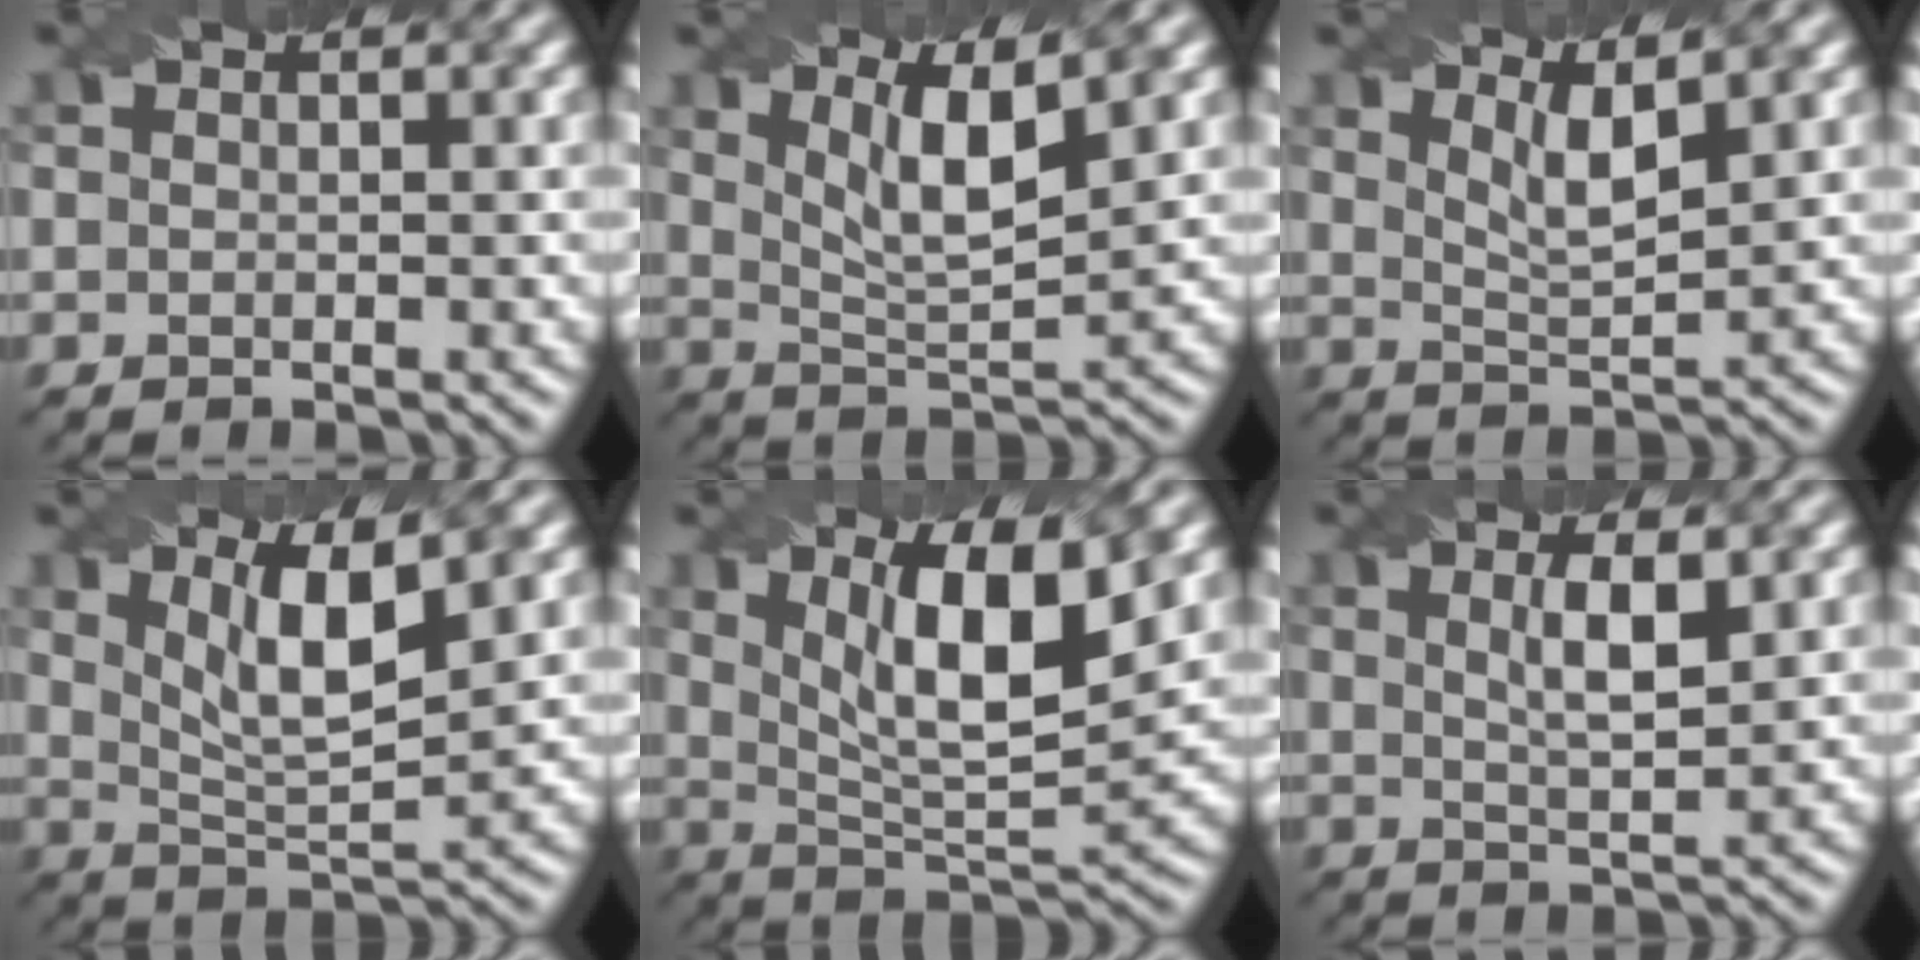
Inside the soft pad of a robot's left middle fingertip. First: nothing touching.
{"total": 5.6, "force": [2.9, 1.4, 4.6], "torque": [-0.081, 0.002, 0.048]}
{"total": 3.4, "force": [2.1, 0.8, 2.5], "torque": [-0.044, -0.002, 0.036]}
{"total": 6.3, "force": [3.0, 1.7, 5.3], "torque": [-0.091, 0.002, 0.050]}
{"total": 9.1, "force": [3.7, 2.6, 7.9], "torque": [-0.136, -0.004, 0.066]}
{"total": 3.4, "force": [1.3, 0.8, 3.0], "torque": [-0.051, 0.000, 0.023]}